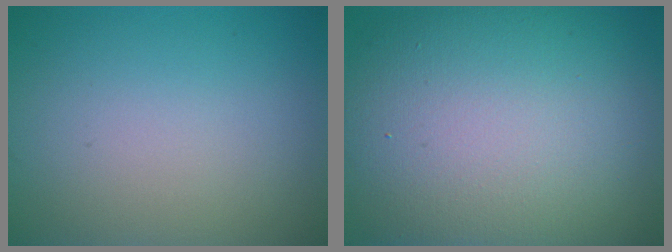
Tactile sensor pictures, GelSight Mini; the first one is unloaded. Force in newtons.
{"total": 15.3, "press": 15.2, "slide": 1.2}